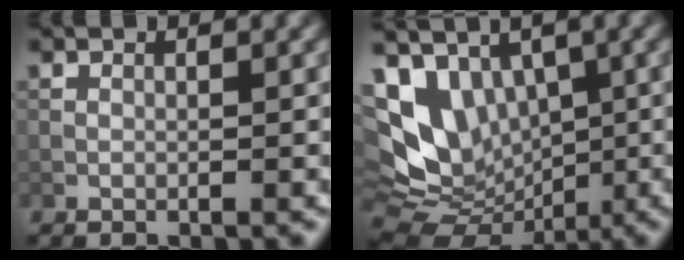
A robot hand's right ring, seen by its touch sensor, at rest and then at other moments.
{"total": 8.6, "force": [1.2, 6.4, 5.7], "torque": [-0.096, -0.008, 0.027]}